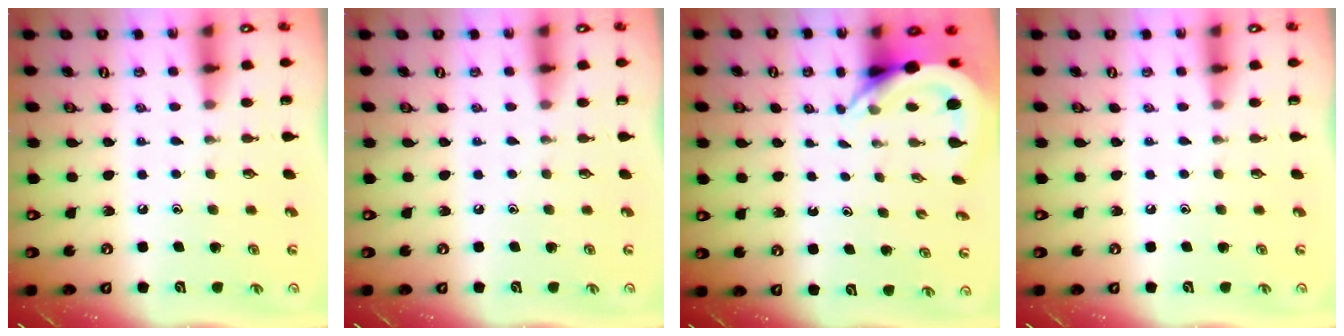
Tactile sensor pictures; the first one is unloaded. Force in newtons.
{"total": 0.0}
{"total": 4.8, "press": 4.8, "slide": 0.4}
{"total": 0.0}